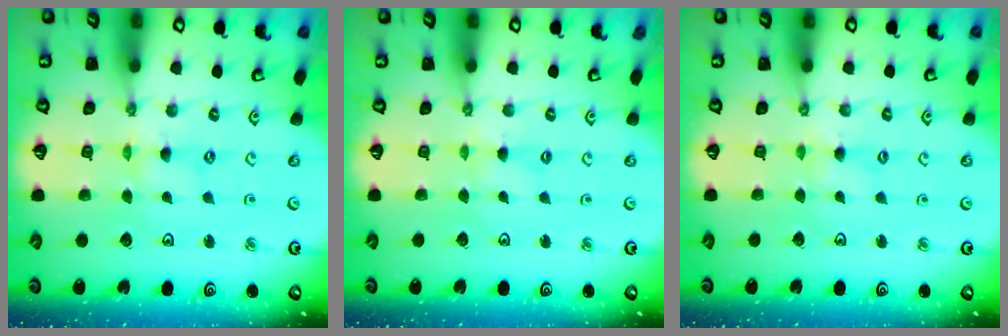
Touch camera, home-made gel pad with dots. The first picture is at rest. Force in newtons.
{"total": 1.3, "press": 1.3, "slide": 0.3}
{"total": 1.3, "press": 1.3, "slide": 0.3}